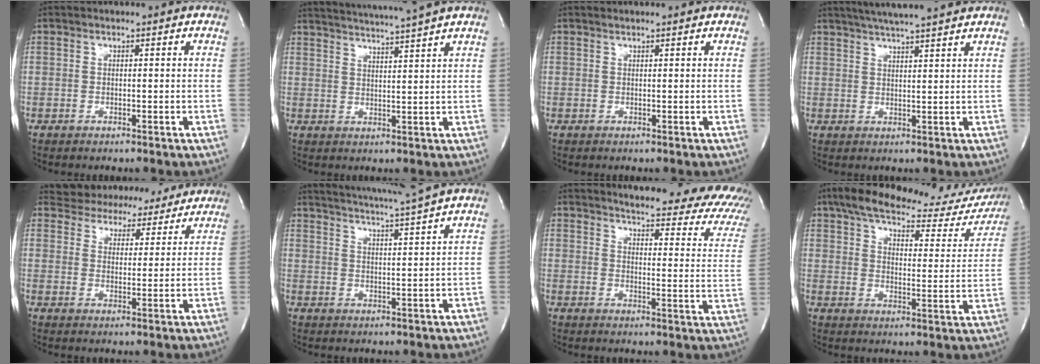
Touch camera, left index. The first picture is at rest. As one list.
[{"total": 11.1, "force": [10.0, -2.2, 4.3], "torque": [-0.077, -0.013, 0.141]}, {"total": 1.5, "force": [1.4, 0.1, 0.5], "torque": [-0.009, 0.012, 0.018]}, {"total": 10.8, "force": [9.4, 0.0, 5.4], "torque": [-0.089, 0.018, 0.128]}, {"total": 14.7, "force": [13.6, 5.3, 2.2], "torque": [-0.024, 0.016, 0.174]}, {"total": 12.3, "force": [11.0, -2.3, 5.0], "torque": [-0.094, -0.026, 0.155]}, {"total": 21.9, "force": [19.5, 3.5, 9.3], "torque": [-0.105, -0.080, 0.202]}, {"total": 27.8, "force": [24.1, 7.2, 11.9], "torque": [-0.188, -0.026, 0.296]}]